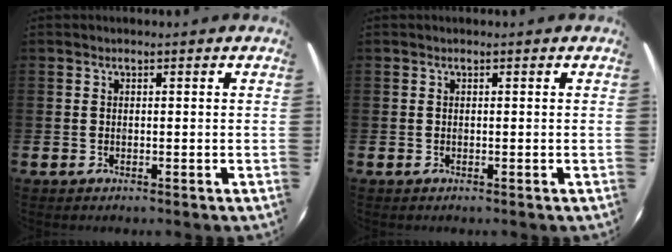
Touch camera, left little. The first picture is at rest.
{"total": 0.0}